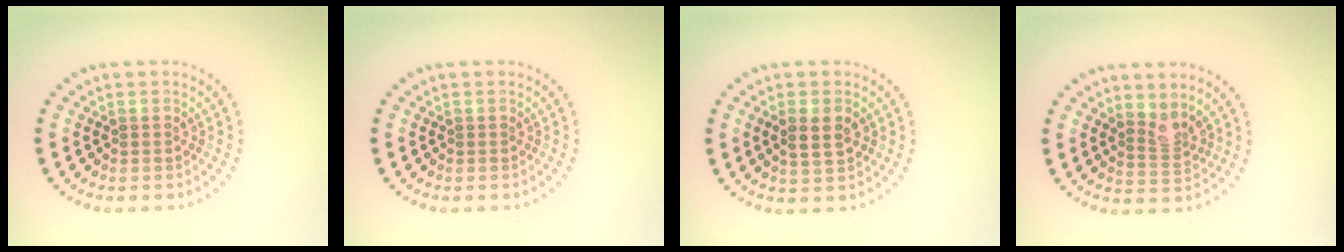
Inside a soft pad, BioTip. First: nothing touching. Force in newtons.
{"total": 0.0}
{"total": 2.7, "press": 2.6, "slide": 0.5}
{"total": 2.1, "press": 1.5, "slide": 1.5}